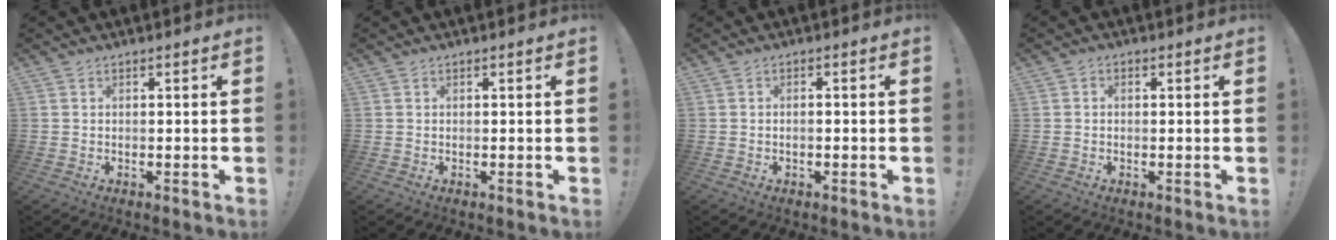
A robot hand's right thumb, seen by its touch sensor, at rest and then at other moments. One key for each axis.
{"total": 0.0}
{"total": 1.0, "fx": -0.5, "fy": 0.3, "fz": 0.9, "tx": -0.016, "ty": 0.003, "tz": -0.009}
{"total": 1.1, "fx": -0.5, "fy": 0.8, "fz": 0.5, "tx": -0.011, "ty": 0.005, "tz": -0.009}